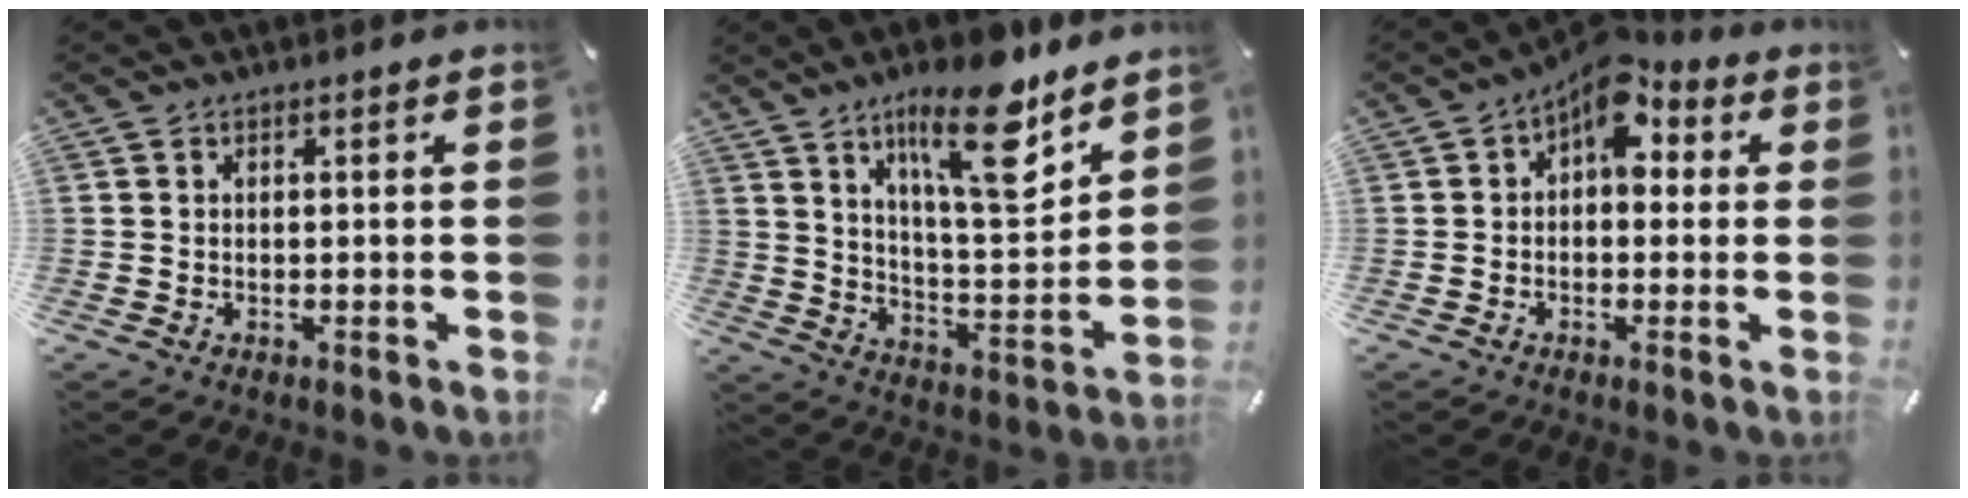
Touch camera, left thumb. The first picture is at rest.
{"total": 18.0, "force": [11.2, 5.6, 12.9], "torque": [-0.200, -0.063, 0.179]}
{"total": 9.2, "force": [4.3, 5.3, 6.1], "torque": [-0.088, -0.024, 0.072]}